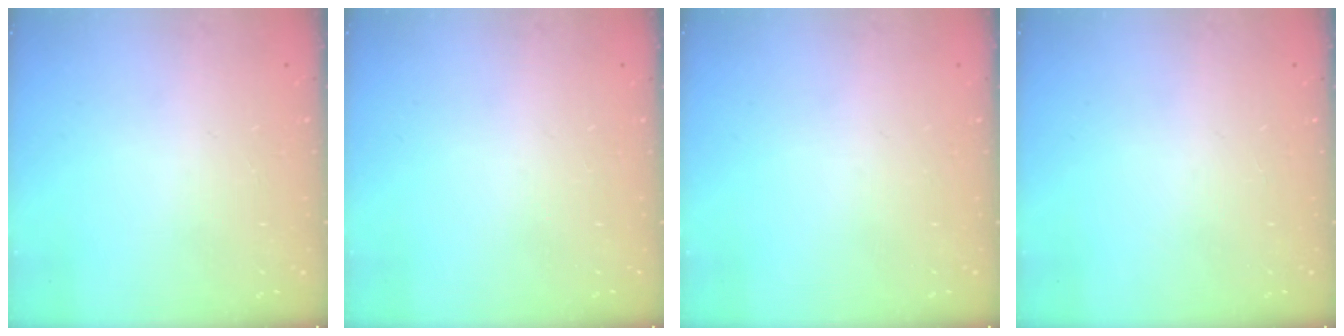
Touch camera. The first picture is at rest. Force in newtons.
{"total": 0.0}
{"total": 0.0}
{"total": 0.0}